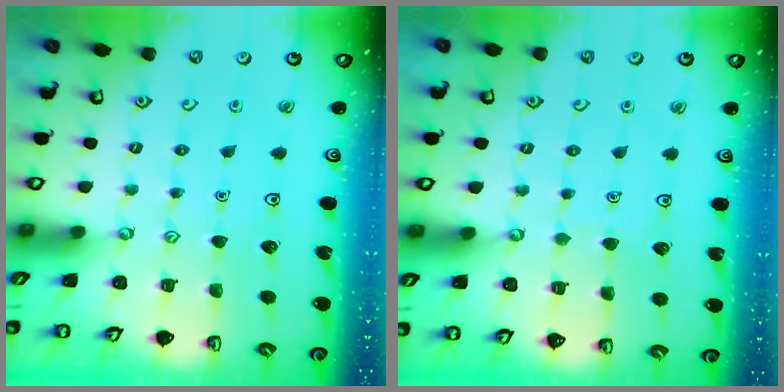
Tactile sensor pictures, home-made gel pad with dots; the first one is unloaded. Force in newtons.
{"total": 1.5, "press": 1.5, "slide": 0.2}